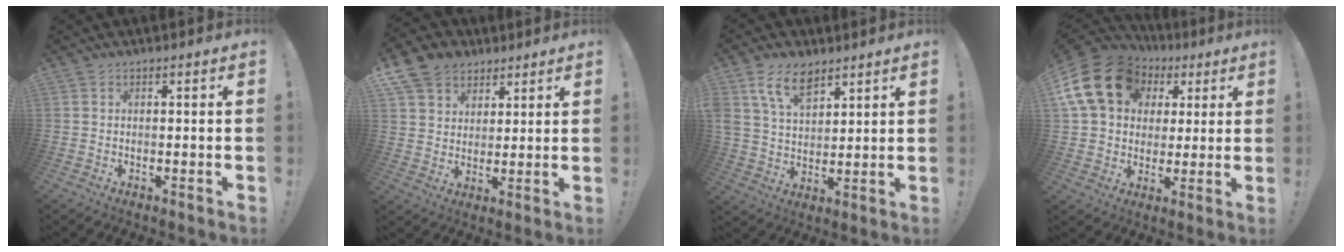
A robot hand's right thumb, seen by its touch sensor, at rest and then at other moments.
{"total": 10.6, "force": [6.1, 8.0, 3.3], "torque": [-0.059, -0.033, 0.125]}
{"total": 10.9, "force": [7.2, 5.8, 5.9], "torque": [-0.115, -0.024, 0.140]}
{"total": 20.3, "force": [7.5, 15.3, 11.0], "torque": [-0.193, -0.026, 0.152]}